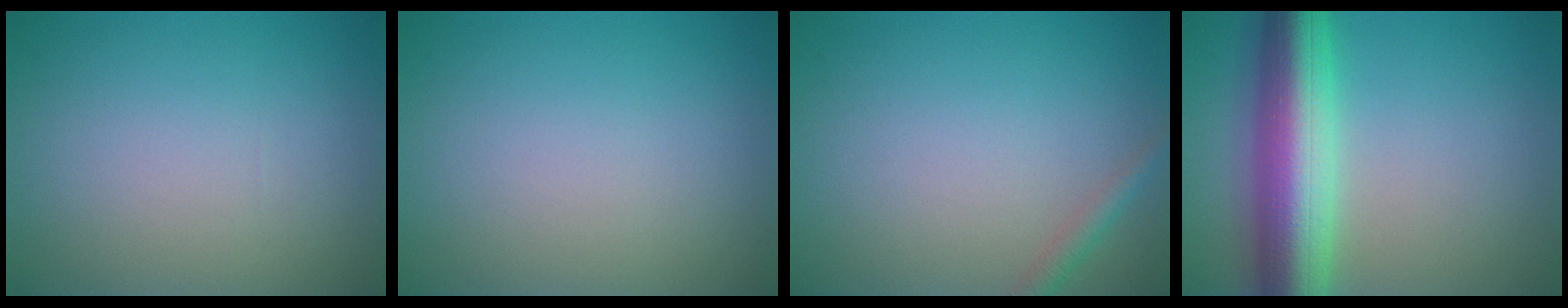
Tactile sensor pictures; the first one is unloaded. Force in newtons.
{"total": 0.0}
{"total": 1.4, "press": 1.4, "slide": 0.1}
{"total": 9.8, "press": 9.8, "slide": 0.3}